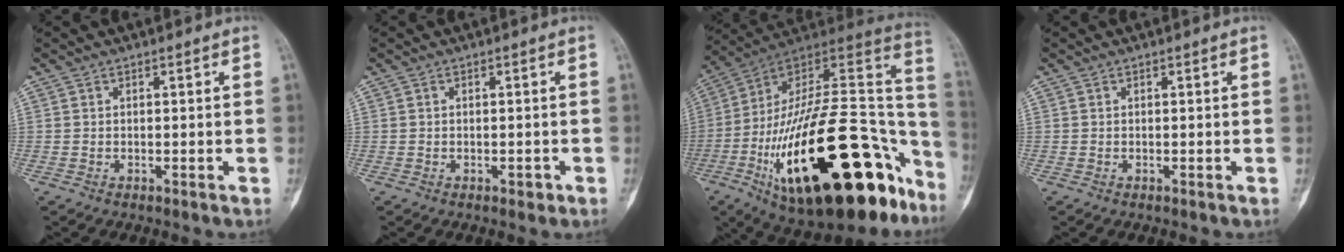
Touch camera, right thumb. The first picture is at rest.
{"total": 1.1, "force": [-0.6, 0.6, 0.8], "torque": [-0.009, 0.000, -0.008]}
{"total": 39.7, "force": [-16.3, 16.6, 32.1], "torque": [-0.443, 0.066, -0.256]}
{"total": 0.0}